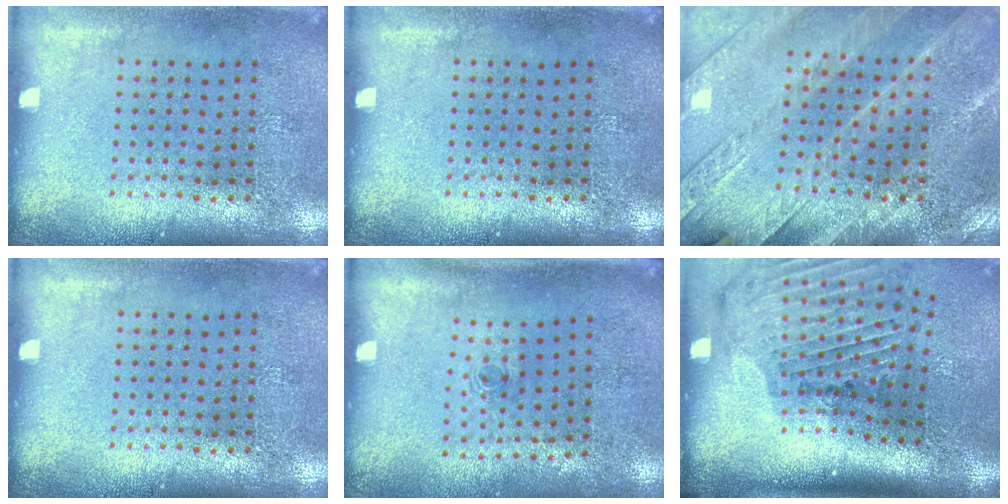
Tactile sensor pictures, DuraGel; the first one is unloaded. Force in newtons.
{"total": 0.0}
{"total": 2.8, "press": 2.7, "slide": 0.6}
{"total": 0.0}
{"total": 0.6, "press": 0.2, "slide": 0.5}
{"total": 2.4, "press": 1.9, "slide": 1.4}